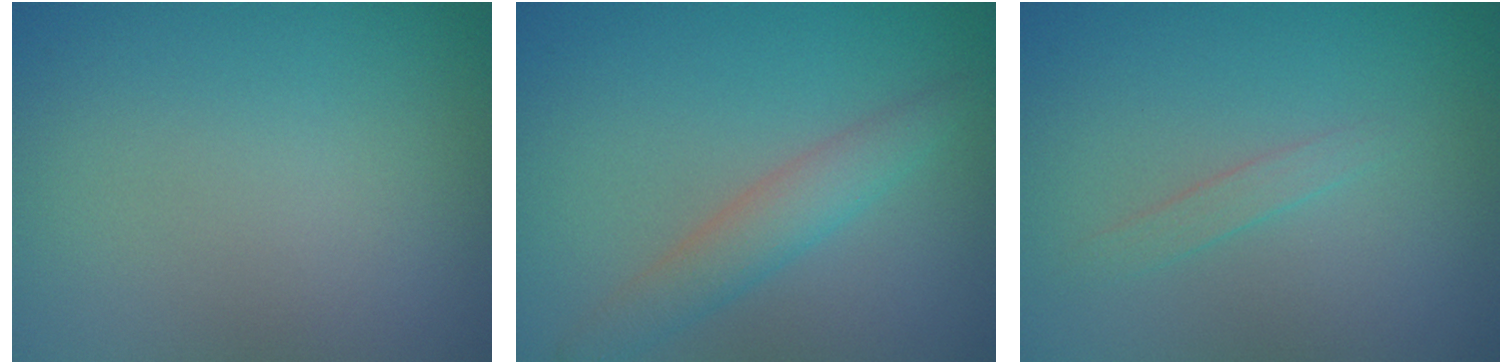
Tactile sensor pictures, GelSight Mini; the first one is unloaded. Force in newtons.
{"total": 3.0, "press": 3.0, "slide": 0.1}
{"total": 1.0, "press": 1.0, "slide": 0.1}